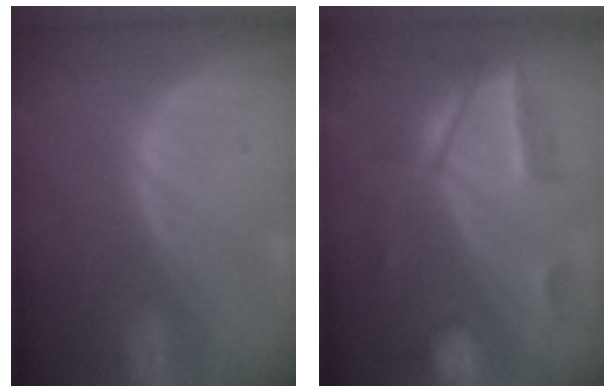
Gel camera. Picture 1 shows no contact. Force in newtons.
{"total": 6.9, "press": 6.4, "slide": 2.6}